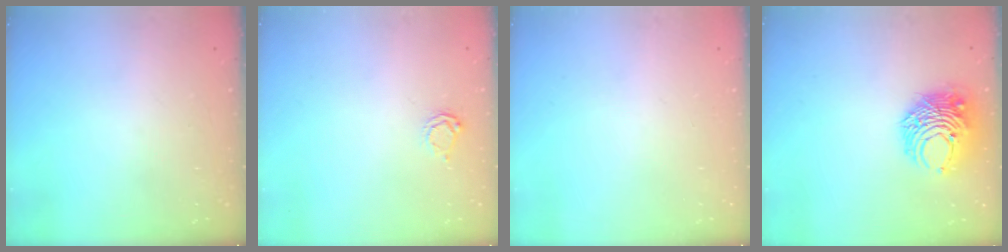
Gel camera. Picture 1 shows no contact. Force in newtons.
{"total": 2.3, "press": 2.3, "slide": 0.2}
{"total": 0.0}
{"total": 9.9, "press": 9.9, "slide": 0.8}